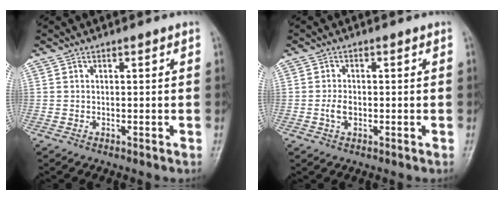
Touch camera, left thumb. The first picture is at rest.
{"total": 2.8, "force": [-0.5, 1.9, 2.0], "torque": [-0.036, 0.004, -0.010]}